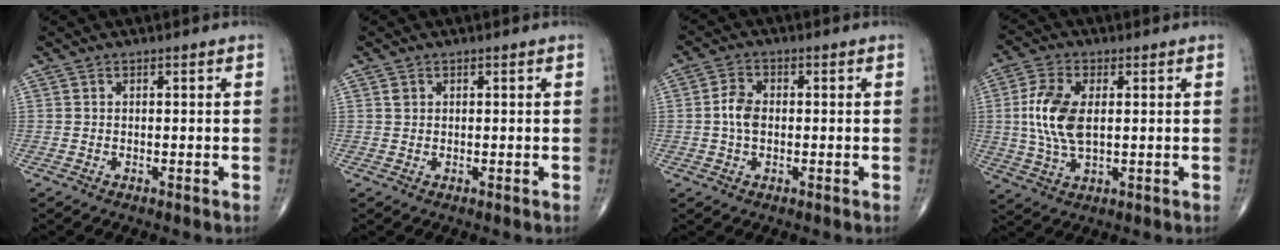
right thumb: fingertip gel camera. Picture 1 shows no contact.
{"total": 0.9, "force": [0.4, 0.7, 0.3], "torque": [-0.002, 0.000, 0.008]}
{"total": 4.4, "force": [-0.1, 2.9, 3.3], "torque": [-0.066, 0.008, -0.007]}
{"total": 10.4, "force": [1.1, 5.4, 8.8], "torque": [-0.193, -0.001, 0.024]}